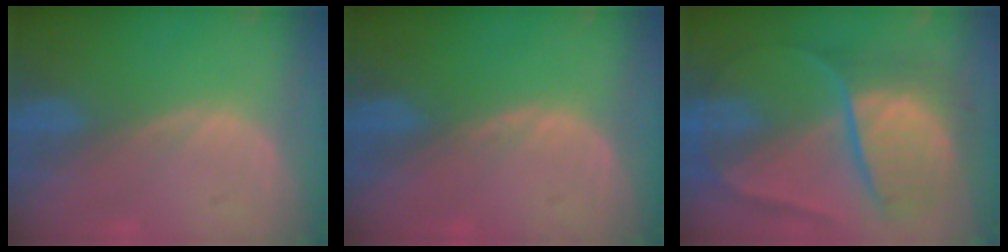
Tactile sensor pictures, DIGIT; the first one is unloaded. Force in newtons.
{"total": 0.5, "press": 0.5, "slide": 0.2}
{"total": 10.2, "press": 10.2, "slide": 1.0}